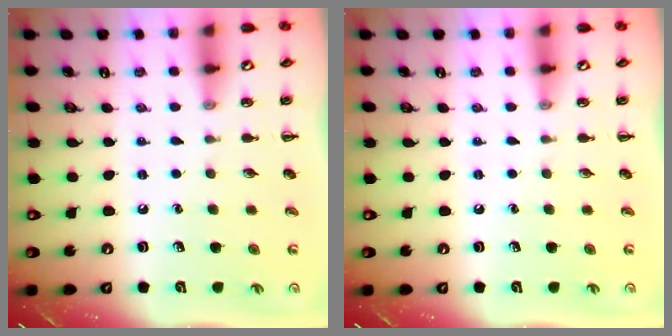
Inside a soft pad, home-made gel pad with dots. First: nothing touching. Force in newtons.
{"total": 0.0}